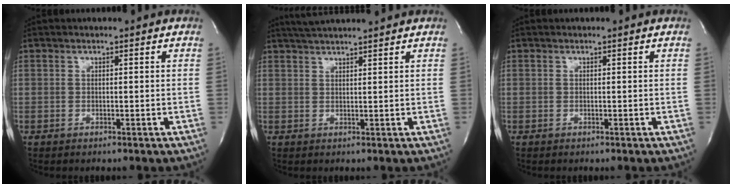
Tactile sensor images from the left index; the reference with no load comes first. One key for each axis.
{"total": 6.3, "fx": 5.7, "fy": -0.4, "fz": 2.6, "tx": -0.048, "ty": 0.027, "tz": 0.092}
{"total": 0.0}